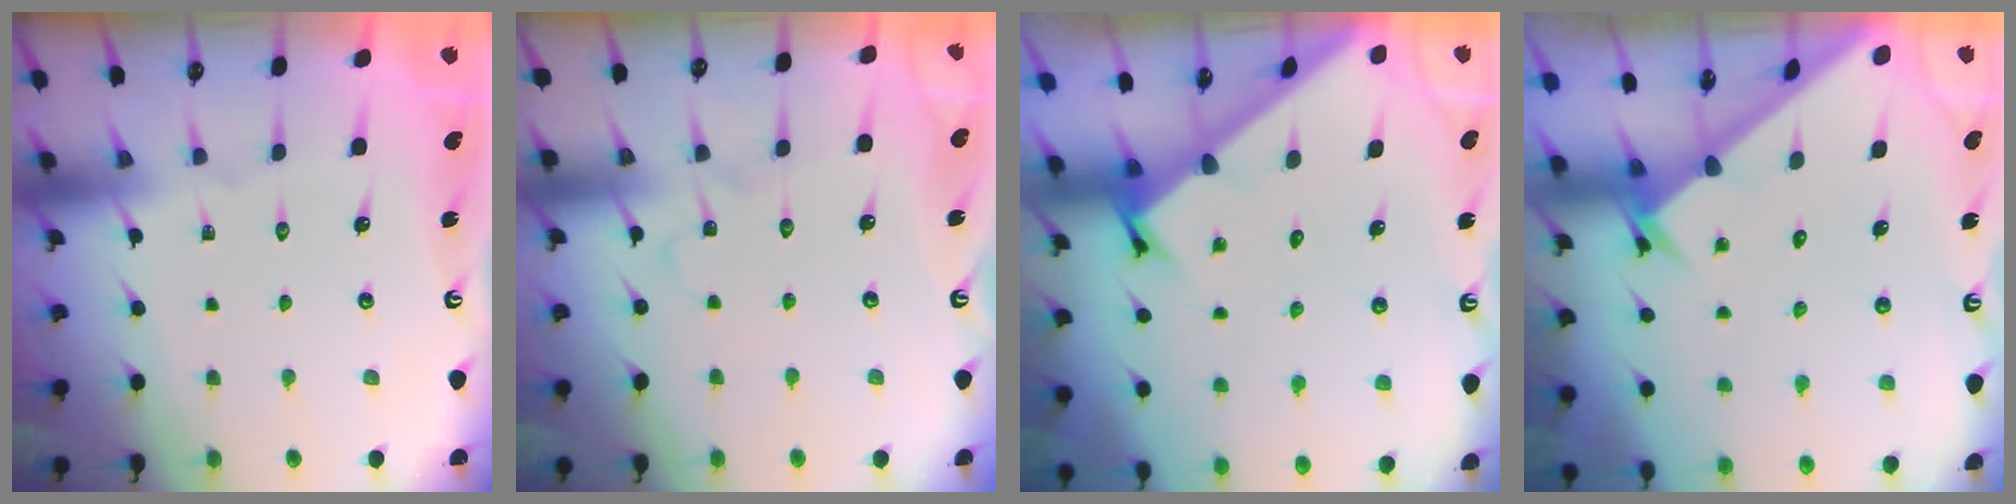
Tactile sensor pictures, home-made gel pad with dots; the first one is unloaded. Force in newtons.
{"total": 6.3, "press": 6.3, "slide": 0.5}
{"total": 2.4, "press": 2.4, "slide": 0.2}
{"total": 2.6, "press": 2.6, "slide": 0.2}